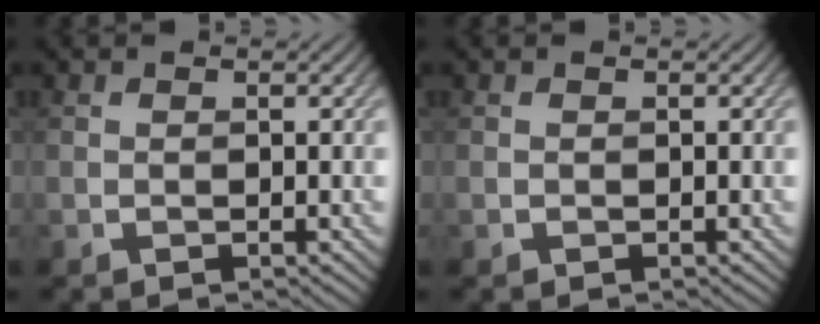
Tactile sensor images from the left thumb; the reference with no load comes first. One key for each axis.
{"total": 0.0}